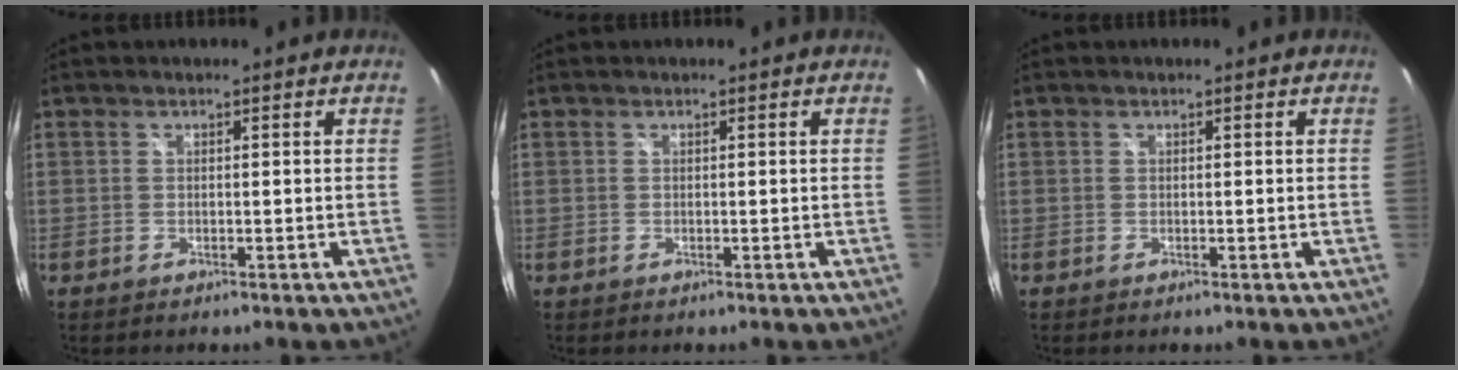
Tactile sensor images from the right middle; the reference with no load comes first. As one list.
[{"total": 0.0}, {"total": 0.0}]